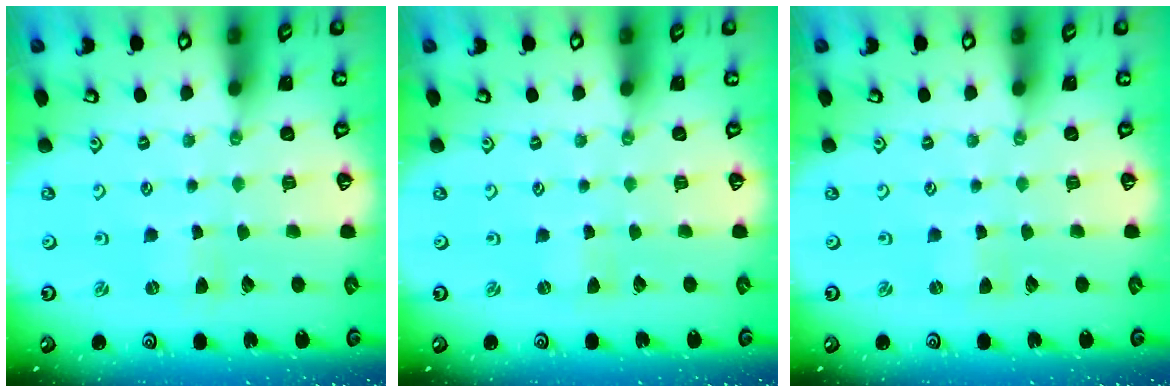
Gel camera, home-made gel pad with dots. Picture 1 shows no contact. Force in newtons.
{"total": 0.0}
{"total": 0.0}